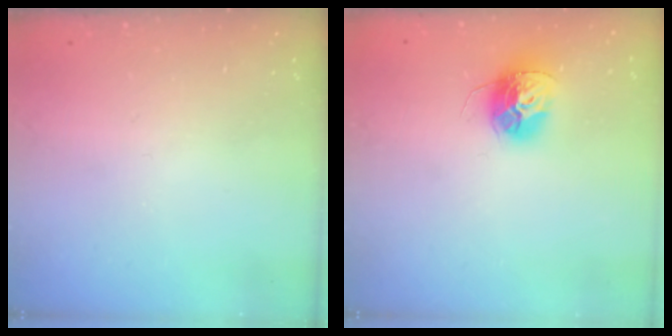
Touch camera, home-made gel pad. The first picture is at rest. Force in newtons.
{"total": 14.0, "press": 13.9, "slide": 1.1}